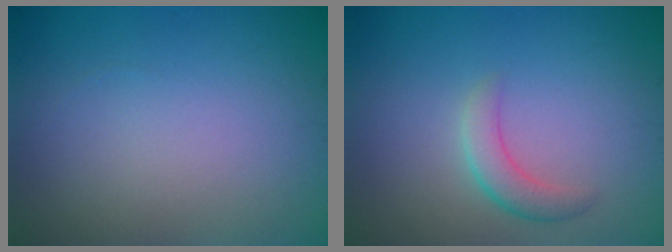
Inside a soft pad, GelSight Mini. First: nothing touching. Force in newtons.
{"total": 2.1, "press": 2.1, "slide": 0.2}